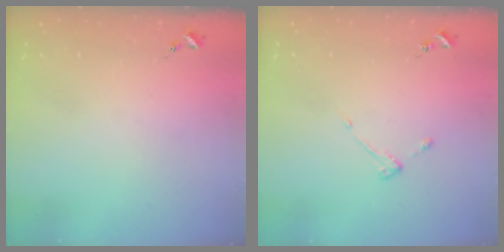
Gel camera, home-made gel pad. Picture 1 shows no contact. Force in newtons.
{"total": 3.0, "press": 3.0, "slide": 0.4}